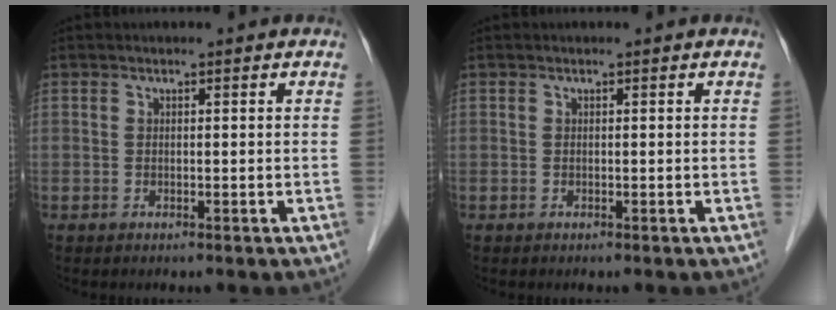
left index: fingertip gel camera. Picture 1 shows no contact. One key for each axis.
{"total": 0.0}